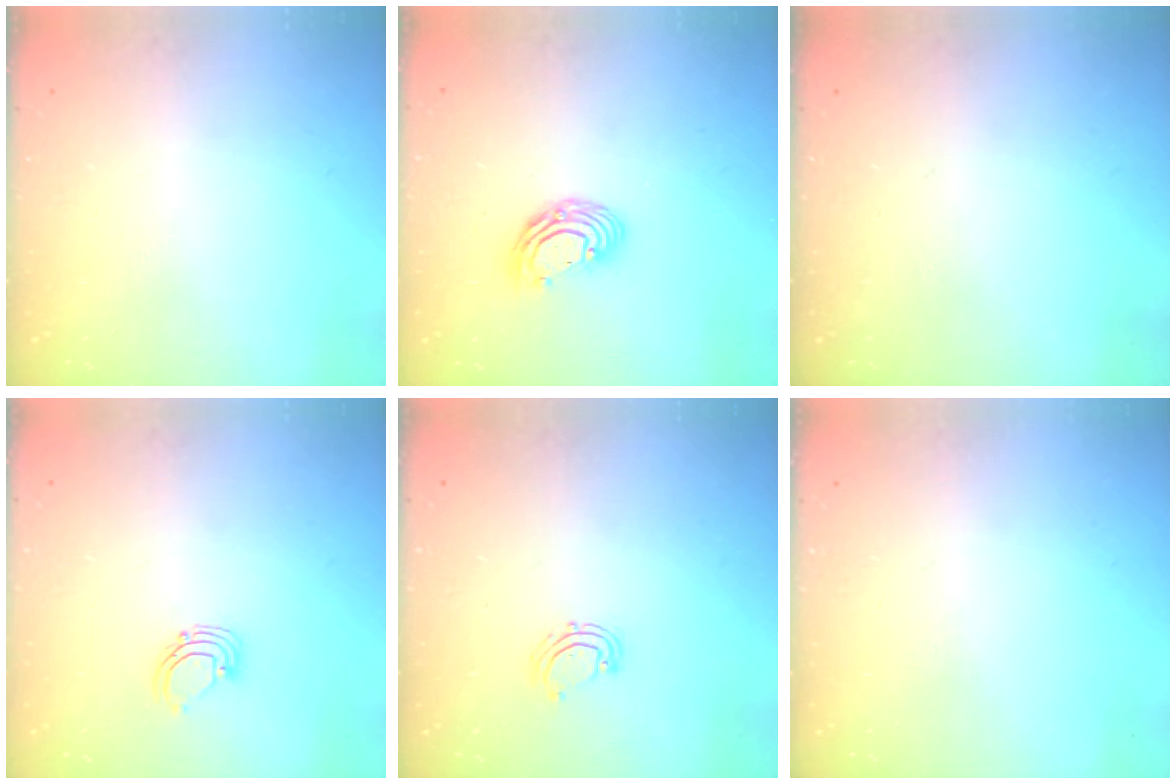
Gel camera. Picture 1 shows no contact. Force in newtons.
{"total": 8.7, "press": 8.6, "slide": 1.2}
{"total": 0.0}
{"total": 2.6, "press": 2.6, "slide": 0.2}
{"total": 6.5, "press": 6.3, "slide": 1.6}
{"total": 0.0}